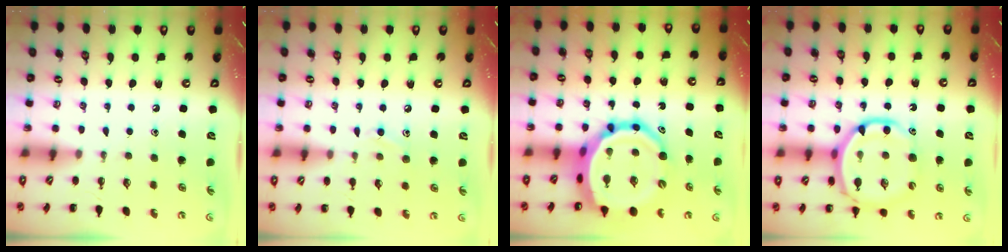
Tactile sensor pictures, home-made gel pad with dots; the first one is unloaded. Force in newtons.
{"total": 7.7, "press": 7.2, "slide": 2.7}
{"total": 19.6, "press": 19.0, "slide": 5.0}
{"total": 14.6, "press": 14.1, "slide": 3.9}